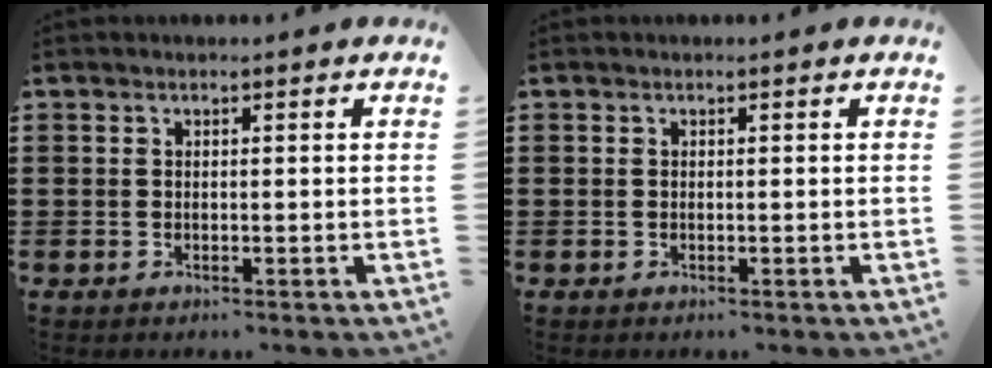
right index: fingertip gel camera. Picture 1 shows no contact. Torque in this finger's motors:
{"motor_torque": [-0.11, 0.04, 0.01, -0.01]}